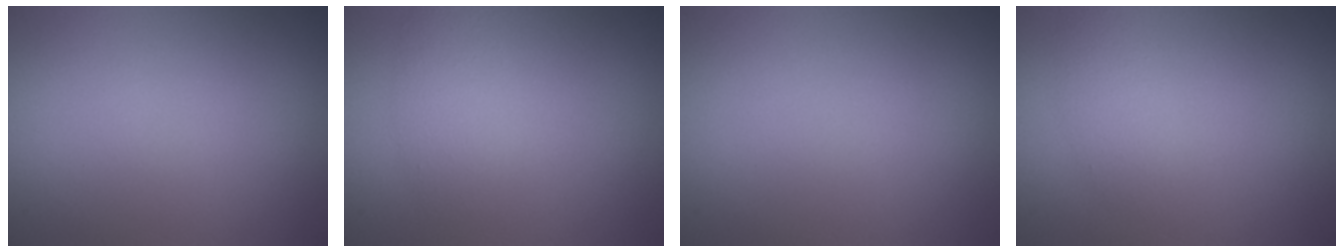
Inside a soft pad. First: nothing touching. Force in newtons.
{"total": 2.4, "press": 2.4, "slide": 0.0}
{"total": 0.0}
{"total": 1.6, "press": 1.6, "slide": 0.0}